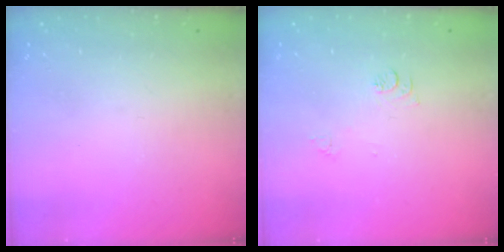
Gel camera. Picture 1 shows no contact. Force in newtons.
{"total": 7.4, "press": 7.3, "slide": 0.8}